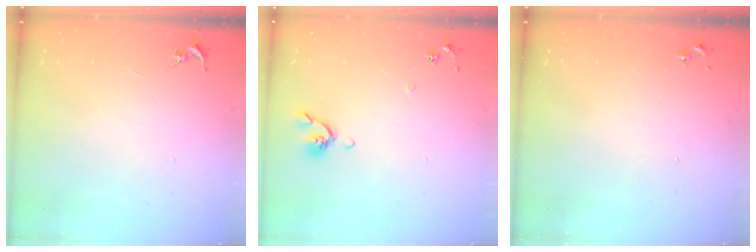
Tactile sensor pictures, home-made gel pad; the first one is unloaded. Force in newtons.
{"total": 5.4, "press": 5.3, "slide": 1.1}
{"total": 0.0}